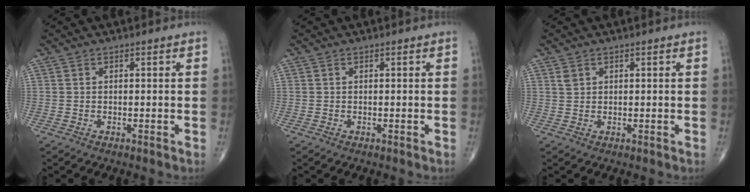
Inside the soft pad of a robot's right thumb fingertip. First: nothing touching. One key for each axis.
{"total": 0.0}
{"total": 1.3, "fx": 0.7, "fy": 1.0, "fz": 0.5, "tx": -0.005, "ty": 0.001, "tz": 0.015}